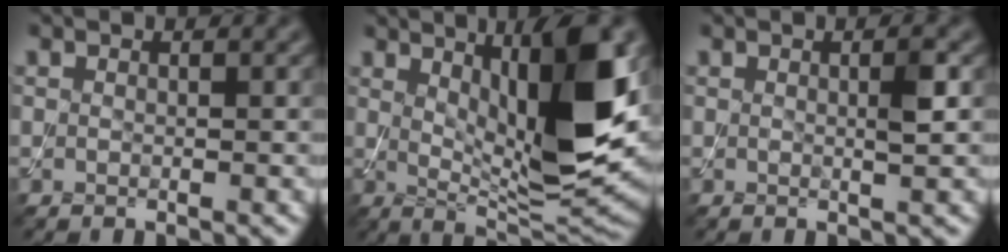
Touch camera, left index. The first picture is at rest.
{"total": 10.8, "force": [2.9, 2.6, 10.1], "torque": [-0.157, -0.014, 0.062]}
{"total": 1.6, "force": [0.3, 0.2, 1.5], "torque": [-0.025, 0.000, 0.001]}